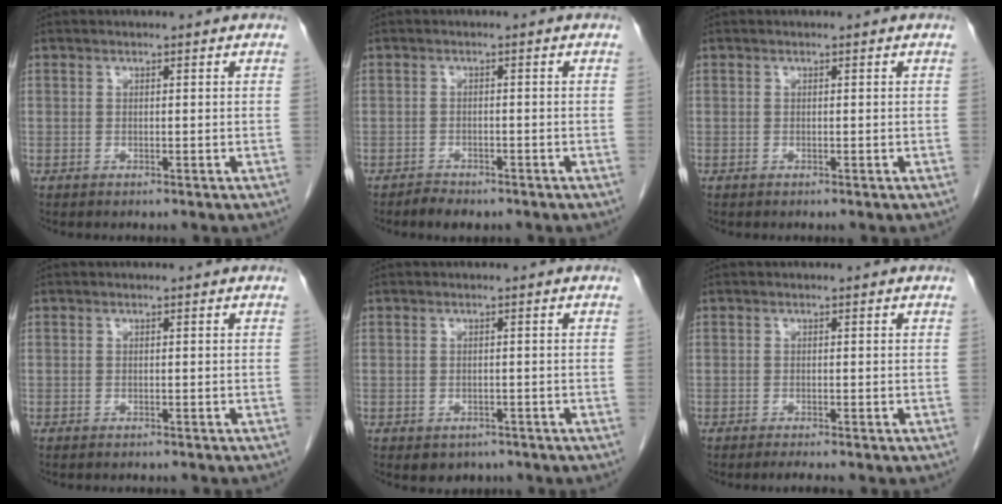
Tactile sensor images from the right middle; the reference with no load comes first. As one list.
[{"total": 2.4, "force": [-2.0, 0.9, 0.9], "torque": [-0.022, -0.003, -0.029]}, {"total": 0.0}, {"total": 2.7, "force": [-2.4, 0.6, 0.9], "torque": [-0.015, -0.004, -0.027]}, {"total": 2.8, "force": [-1.9, 1.9, 0.7], "torque": [-0.009, 0.001, -0.019]}, {"total": 1.7, "force": [-1.4, -0.2, 0.8], "torque": [-0.018, -0.006, -0.022]}]